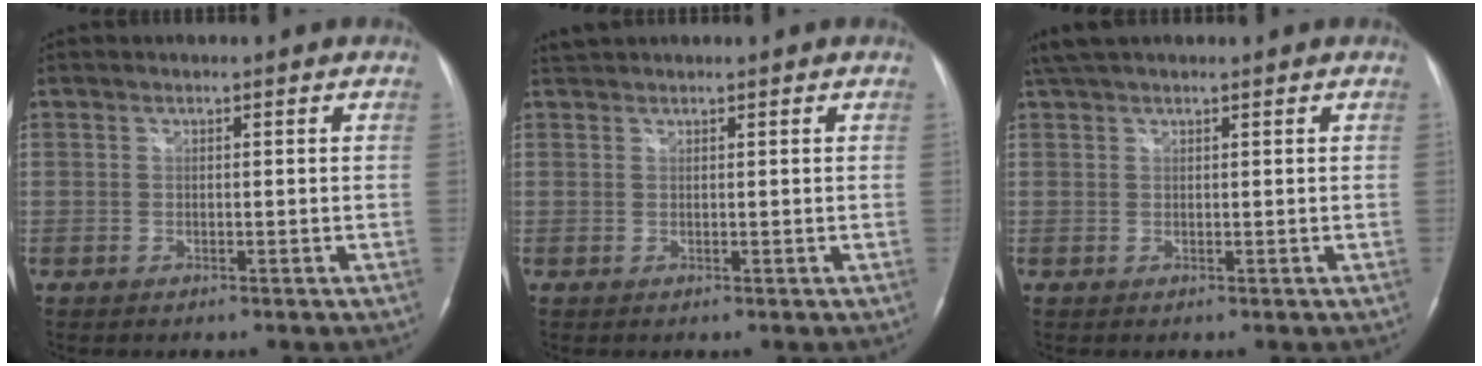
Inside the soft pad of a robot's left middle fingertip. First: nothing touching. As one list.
[{"total": 1.3, "force": [1.3, 0.2, 0.1], "torque": [-0.010, 0.017, 0.029]}, {"total": 4.1, "force": [3.4, 0.9, 2.0], "torque": [-0.041, 0.033, 0.065]}]